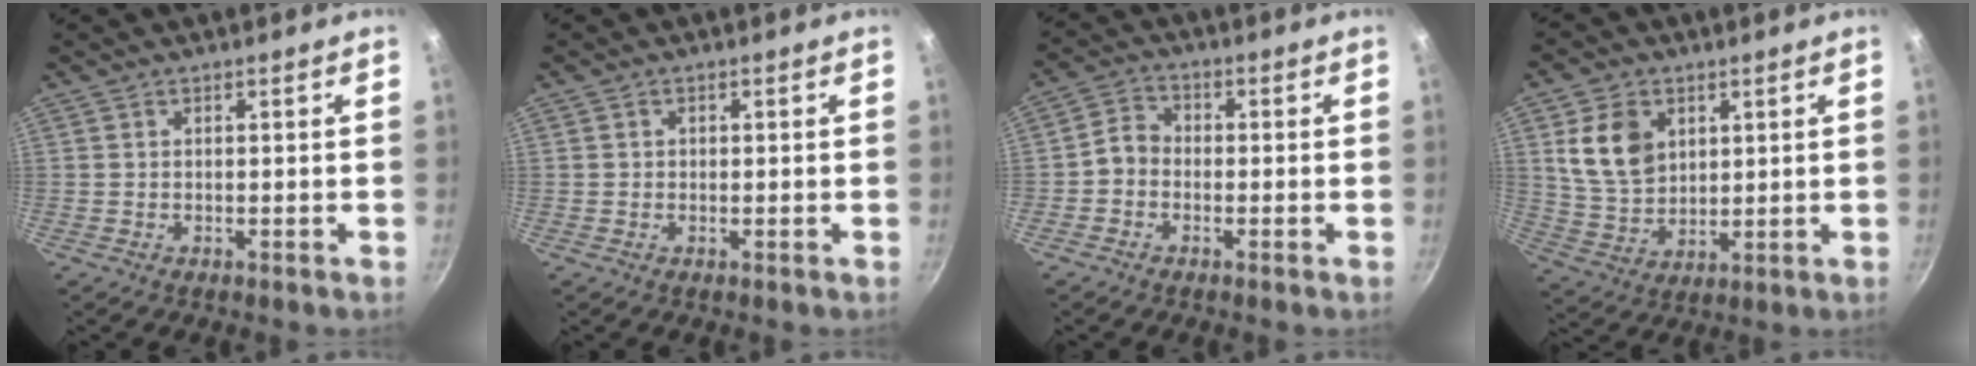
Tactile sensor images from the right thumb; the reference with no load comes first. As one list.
[{"total": 0.6, "force": [0.0, 0.6, 0.2], "torque": [0.000, 0.002, -0.001]}, {"total": 4.1, "force": [-1.2, 3.4, 1.9], "torque": [-0.019, 0.020, -0.035]}, {"total": 10.9, "force": [3.5, 8.0, 6.5], "torque": [-0.101, -0.021, 0.075]}]